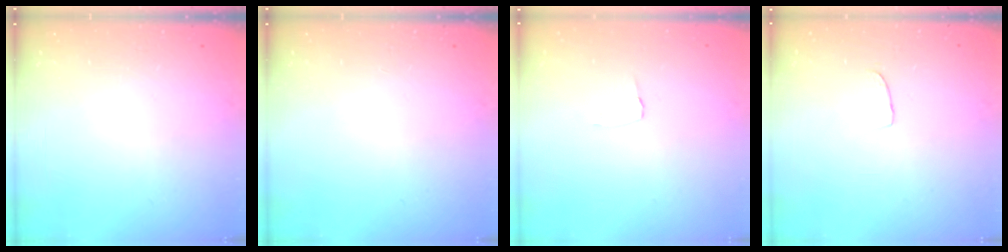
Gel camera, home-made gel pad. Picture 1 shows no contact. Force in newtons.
{"total": 0.0}
{"total": 2.6, "press": 2.6, "slide": 0.2}
{"total": 2.5, "press": 2.5, "slide": 0.1}